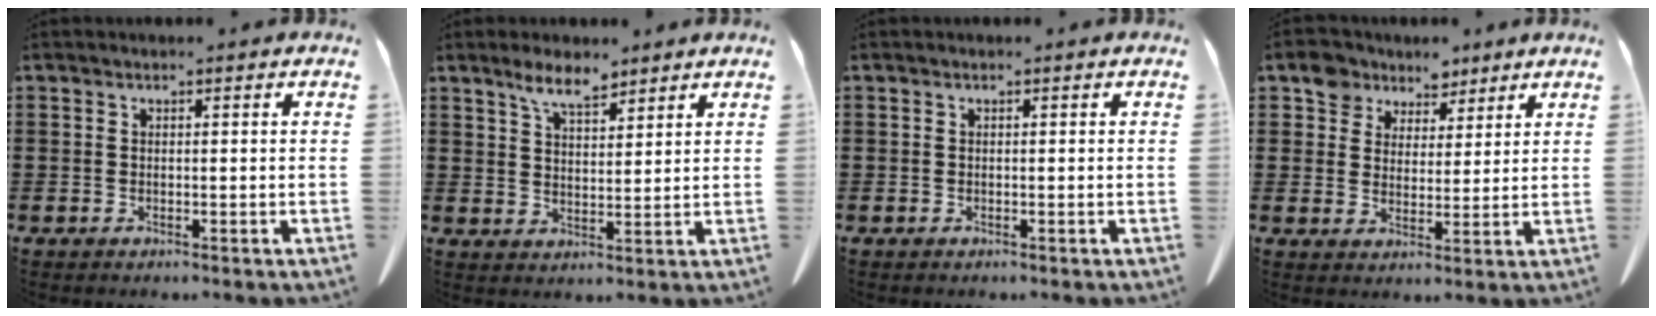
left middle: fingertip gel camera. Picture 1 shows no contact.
{"total": 5.5, "force": [4.3, 1.6, 2.9], "torque": [-0.068, -0.006, 0.079]}
{"total": 0.0}
{"total": 6.0, "force": [4.6, 3.8, 0.6], "torque": [-0.043, -0.003, 0.087]}